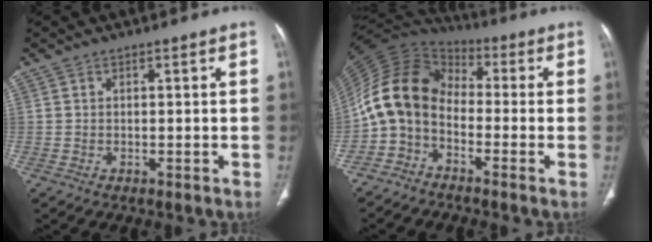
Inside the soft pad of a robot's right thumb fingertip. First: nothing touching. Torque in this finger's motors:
{"motor_torque": [2.24, 2.54, 1.63, -0.90, 0.20]}